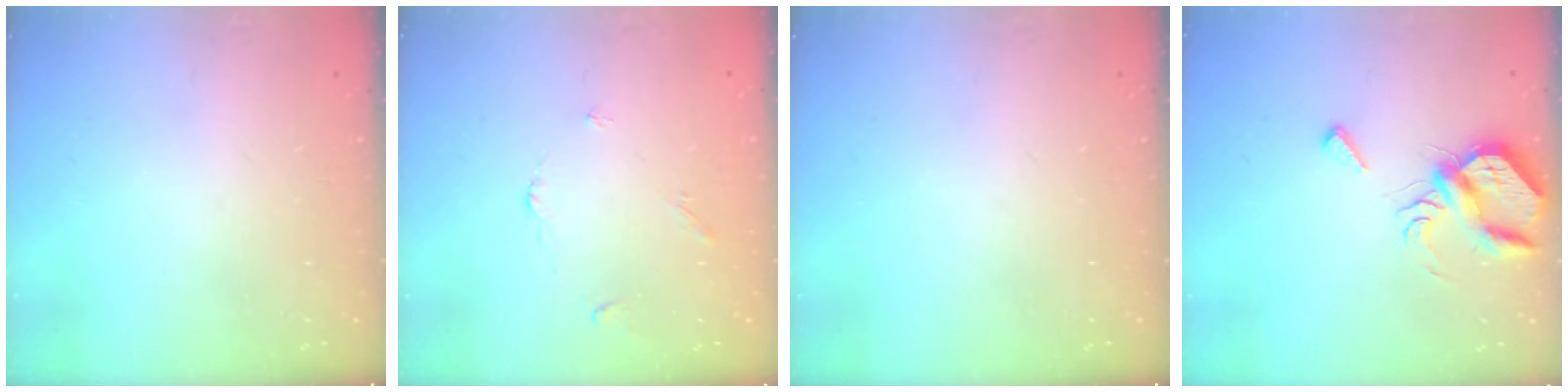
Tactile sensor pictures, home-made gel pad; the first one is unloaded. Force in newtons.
{"total": 3.0, "press": 2.9, "slide": 0.5}
{"total": 0.0}
{"total": 7.6, "press": 7.5, "slide": 0.7}